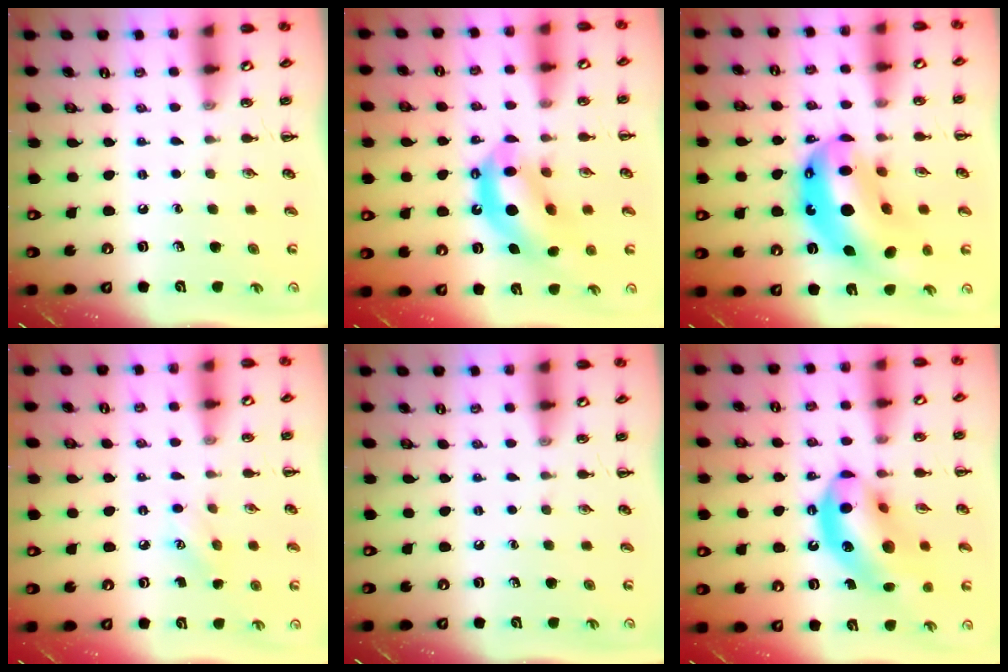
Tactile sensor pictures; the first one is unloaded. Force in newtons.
{"total": 12.6, "press": 12.2, "slide": 3.4}
{"total": 20.5, "press": 19.6, "slide": 5.8}
{"total": 5.1, "press": 4.9, "slide": 1.4}
{"total": 0.0}
{"total": 16.9, "press": 16.4, "slide": 4.3}